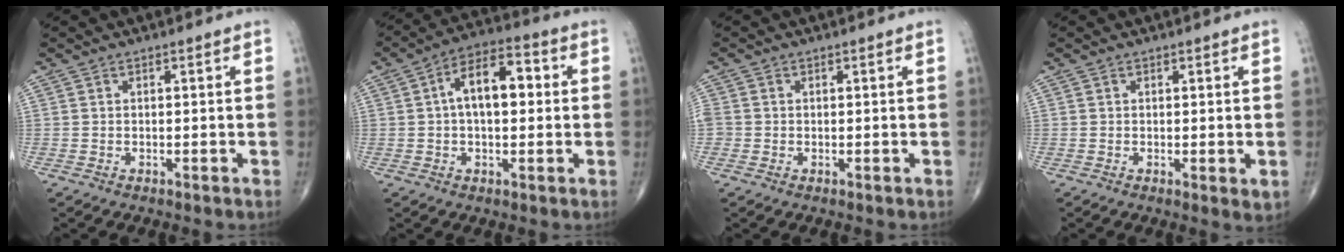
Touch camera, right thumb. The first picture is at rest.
{"total": 11.0, "force": [1.3, 5.9, 9.2], "torque": [-0.137, 0.028, 0.013]}
{"total": 2.1, "force": [-0.2, 1.9, 0.7], "torque": [-0.010, 0.004, -0.003]}
{"total": 1.8, "force": [0.0, 0.5, 1.7], "torque": [-0.027, -0.008, 0.000]}